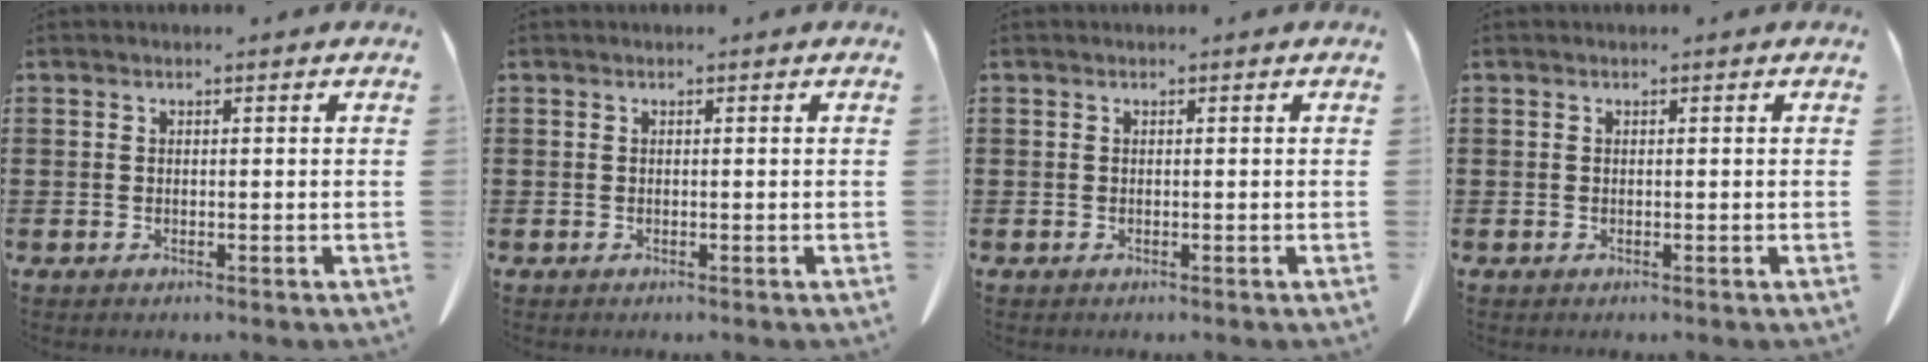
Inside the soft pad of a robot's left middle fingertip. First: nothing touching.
{"total": 0.0}
{"total": 0.0}
{"total": 0.0}